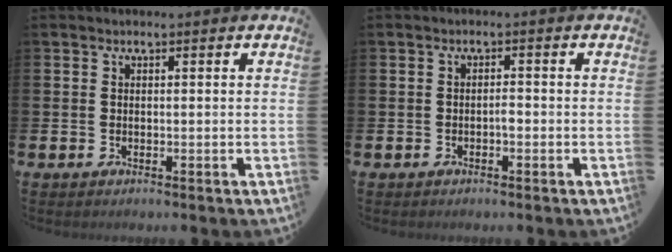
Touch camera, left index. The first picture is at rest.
{"total": 0.9, "force": [-0.4, 0.4, 0.7], "torque": [-0.007, -0.005, -0.010]}